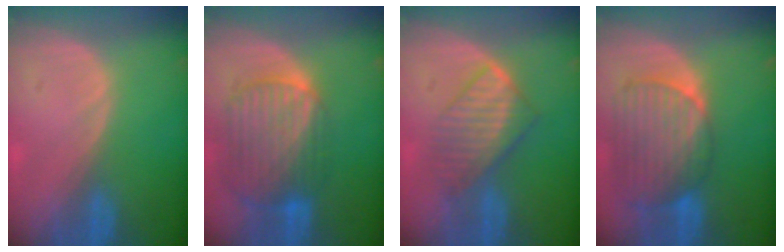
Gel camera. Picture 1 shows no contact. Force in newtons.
{"total": 10.3, "press": 8.6, "slide": 5.6}
{"total": 6.7, "press": 6.4, "slide": 1.9}
{"total": 10.1, "press": 8.6, "slide": 5.3}